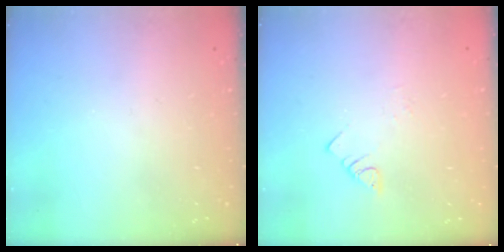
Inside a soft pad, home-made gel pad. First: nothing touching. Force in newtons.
{"total": 2.6, "press": 2.6, "slide": 0.3}